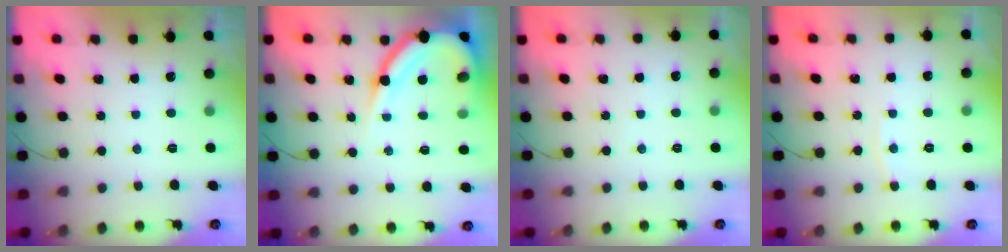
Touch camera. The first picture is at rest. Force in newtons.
{"total": 13.2, "press": 13.1, "slide": 1.4}
{"total": 3.0, "press": 3.0, "slide": 0.4}
{"total": 2.7, "press": 2.7, "slide": 0.4}